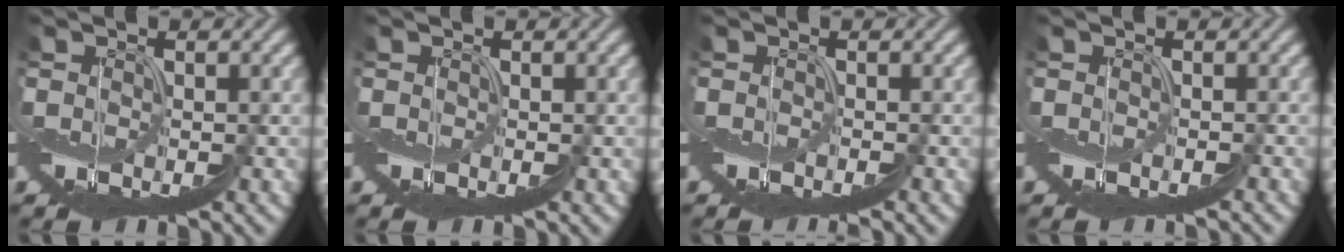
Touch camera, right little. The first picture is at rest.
{"total": 0.0}
{"total": 1.3, "force": [-1.2, -0.5, 0.1], "torque": [0.002, 0.007, -0.025]}
{"total": 1.2, "force": [-1.1, 0.2, 0.2], "torque": [0.002, 0.002, -0.016]}